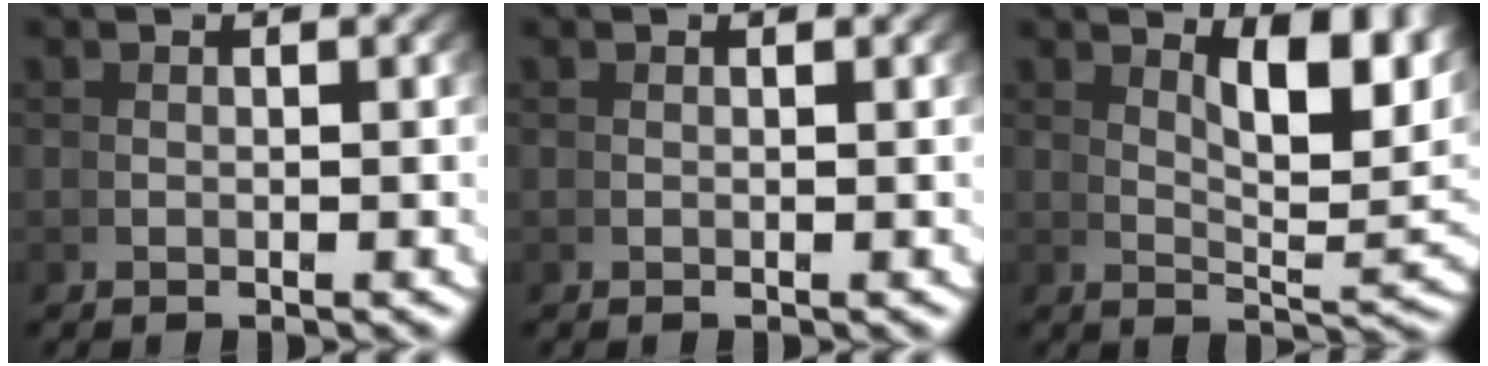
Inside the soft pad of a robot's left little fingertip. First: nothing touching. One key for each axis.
{"total": 0.0}
{"total": 6.4, "fx": 3.3, "fy": 1.0, "fz": 5.4, "tx": -0.069, "ty": -0.012, "tz": 0.060}